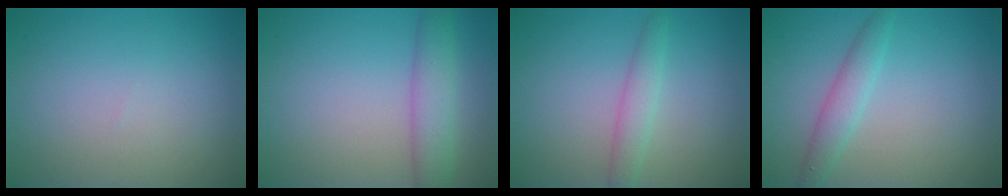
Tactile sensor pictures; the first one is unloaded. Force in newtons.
{"total": 3.7, "press": 3.7, "slide": 0.1}
{"total": 2.0, "press": 2.0, "slide": 0.0}
{"total": 2.3, "press": 2.3, "slide": 0.0}